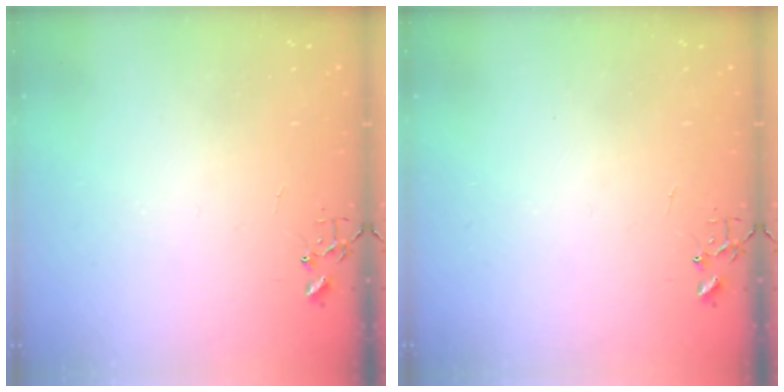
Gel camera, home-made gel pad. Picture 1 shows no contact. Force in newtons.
{"total": 0.0}